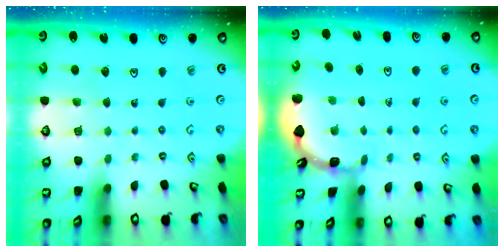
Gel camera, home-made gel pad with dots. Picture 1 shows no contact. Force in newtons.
{"total": 1.7, "press": 1.7, "slide": 0.1}